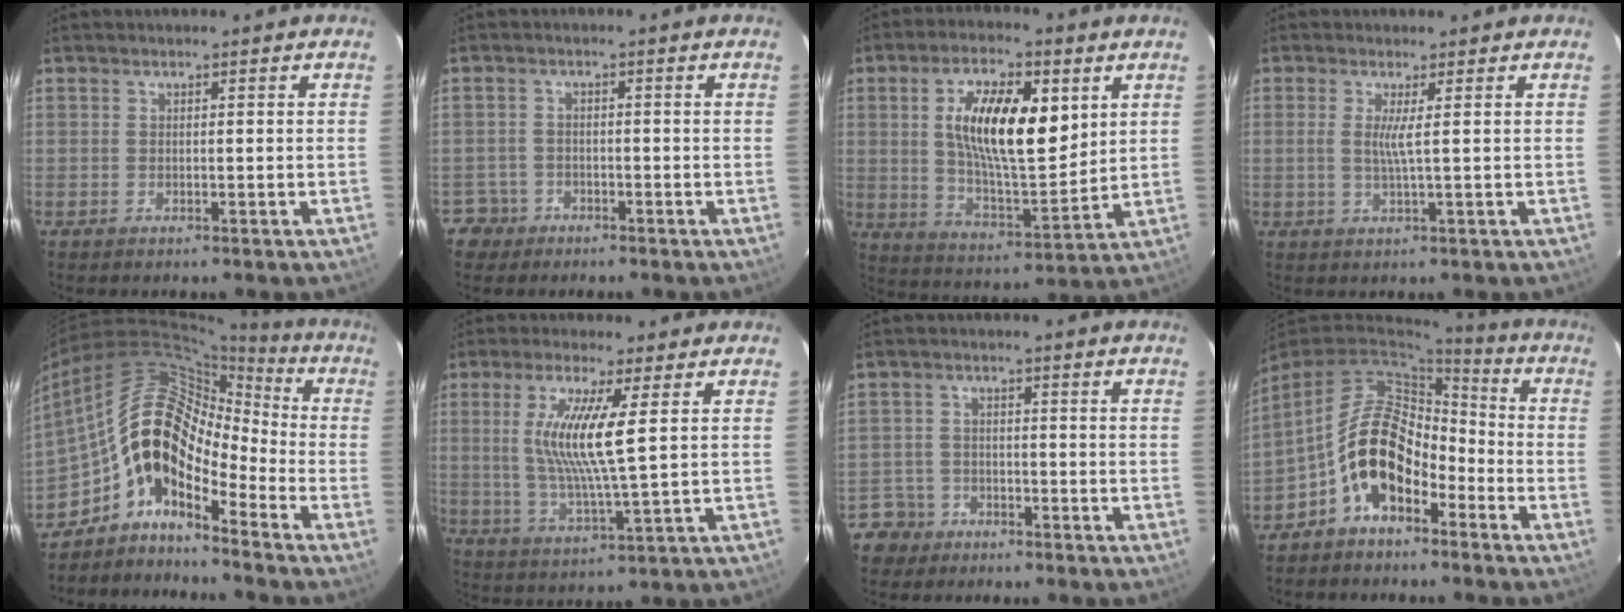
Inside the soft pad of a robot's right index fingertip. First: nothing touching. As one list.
[{"total": 4.1, "force": [-2.1, 3.5, -0.2], "torque": [-0.009, 0.025, -0.037]}, {"total": 16.6, "force": [4.8, 6.3, 14.6], "torque": [-0.255, 0.003, 0.088]}, {"total": 2.7, "force": [0.5, -0.6, 2.6], "torque": [-0.050, -0.006, 0.008]}, {"total": 13.0, "force": [-6.6, 6.5, 9.1], "torque": [-0.132, 0.019, -0.143]}, {"total": 11.0, "force": [2.6, 0.6, 10.7], "torque": [-0.208, -0.011, 0.055]}, {"total": 5.4, "force": [-3.4, 4.2, 0.0], "torque": [-0.011, 0.025, -0.066]}, {"total": 11.1, "force": [-6.2, 6.0, 7.0], "torque": [-0.128, 0.024, -0.105]}]